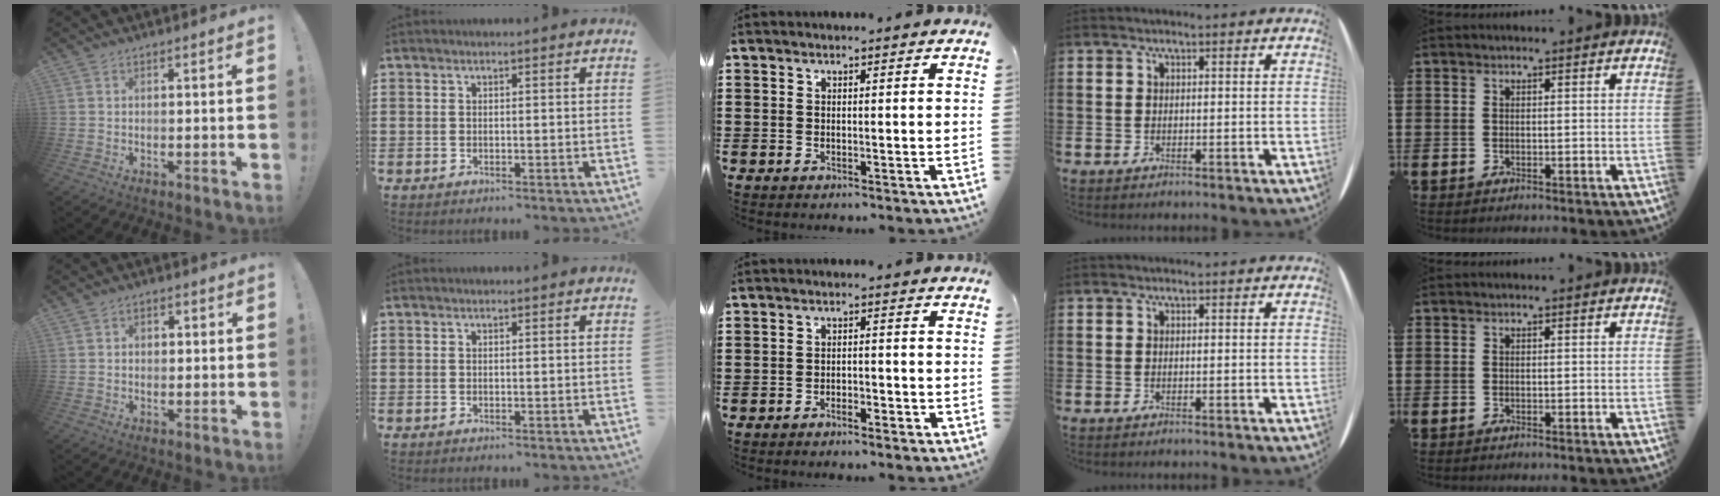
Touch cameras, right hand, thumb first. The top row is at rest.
{"thumb": {"total": 2.0, "force": [-0.5, 1.6, 1.0], "torque": [-0.014, 0.008, -0.011]}, "middle": {"total": 1.7, "force": [-1.6, 0.3, 0.6], "torque": [-0.014, 0.001, -0.032]}}